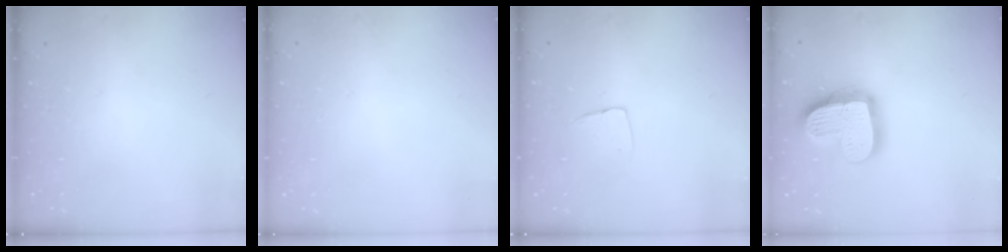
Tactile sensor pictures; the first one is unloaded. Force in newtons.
{"total": 0.6, "press": 0.6, "slide": 0.1}
{"total": 5.2, "press": 5.2, "slide": 0.4}
{"total": 21.1, "press": 21.0, "slide": 1.8}